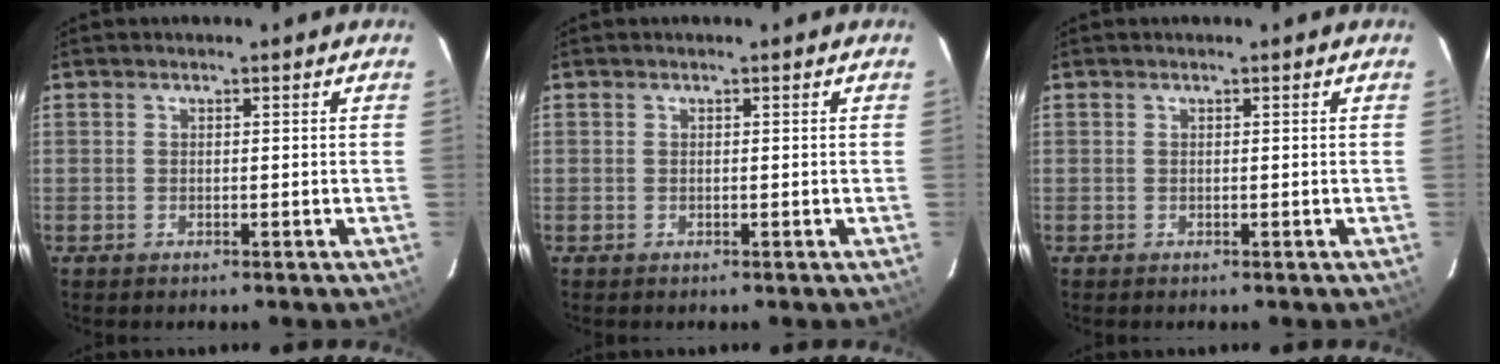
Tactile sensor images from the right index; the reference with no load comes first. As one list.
[{"total": 0.0}, {"total": 0.0}]